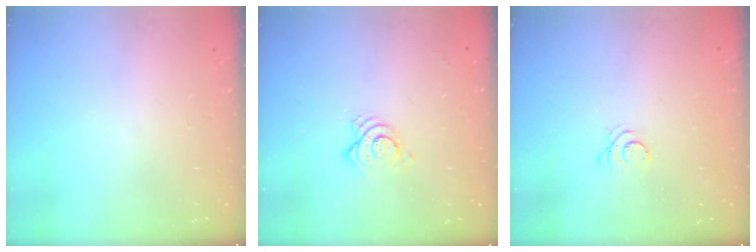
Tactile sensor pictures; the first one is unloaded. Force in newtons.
{"total": 7.0, "press": 6.9, "slide": 0.6}
{"total": 3.5, "press": 3.5, "slide": 0.5}